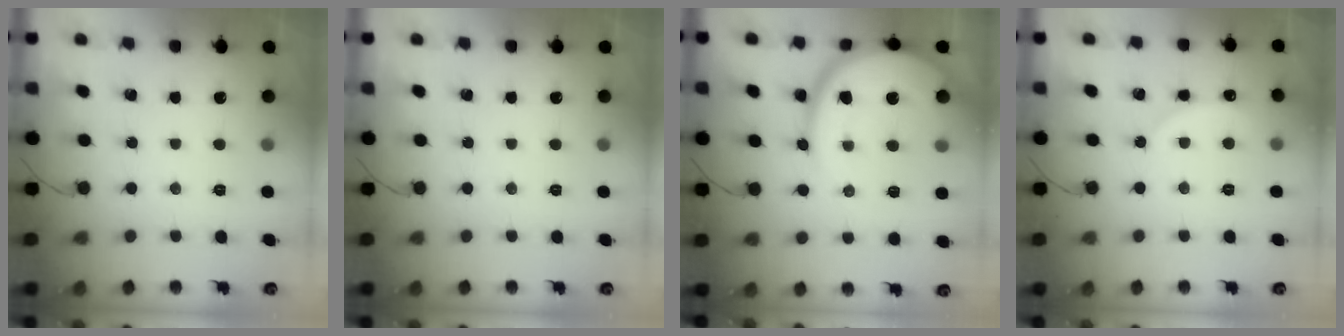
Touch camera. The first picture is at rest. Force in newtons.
{"total": 0.0}
{"total": 15.2, "press": 15.1, "slide": 1.4}
{"total": 2.7, "press": 2.7, "slide": 0.4}